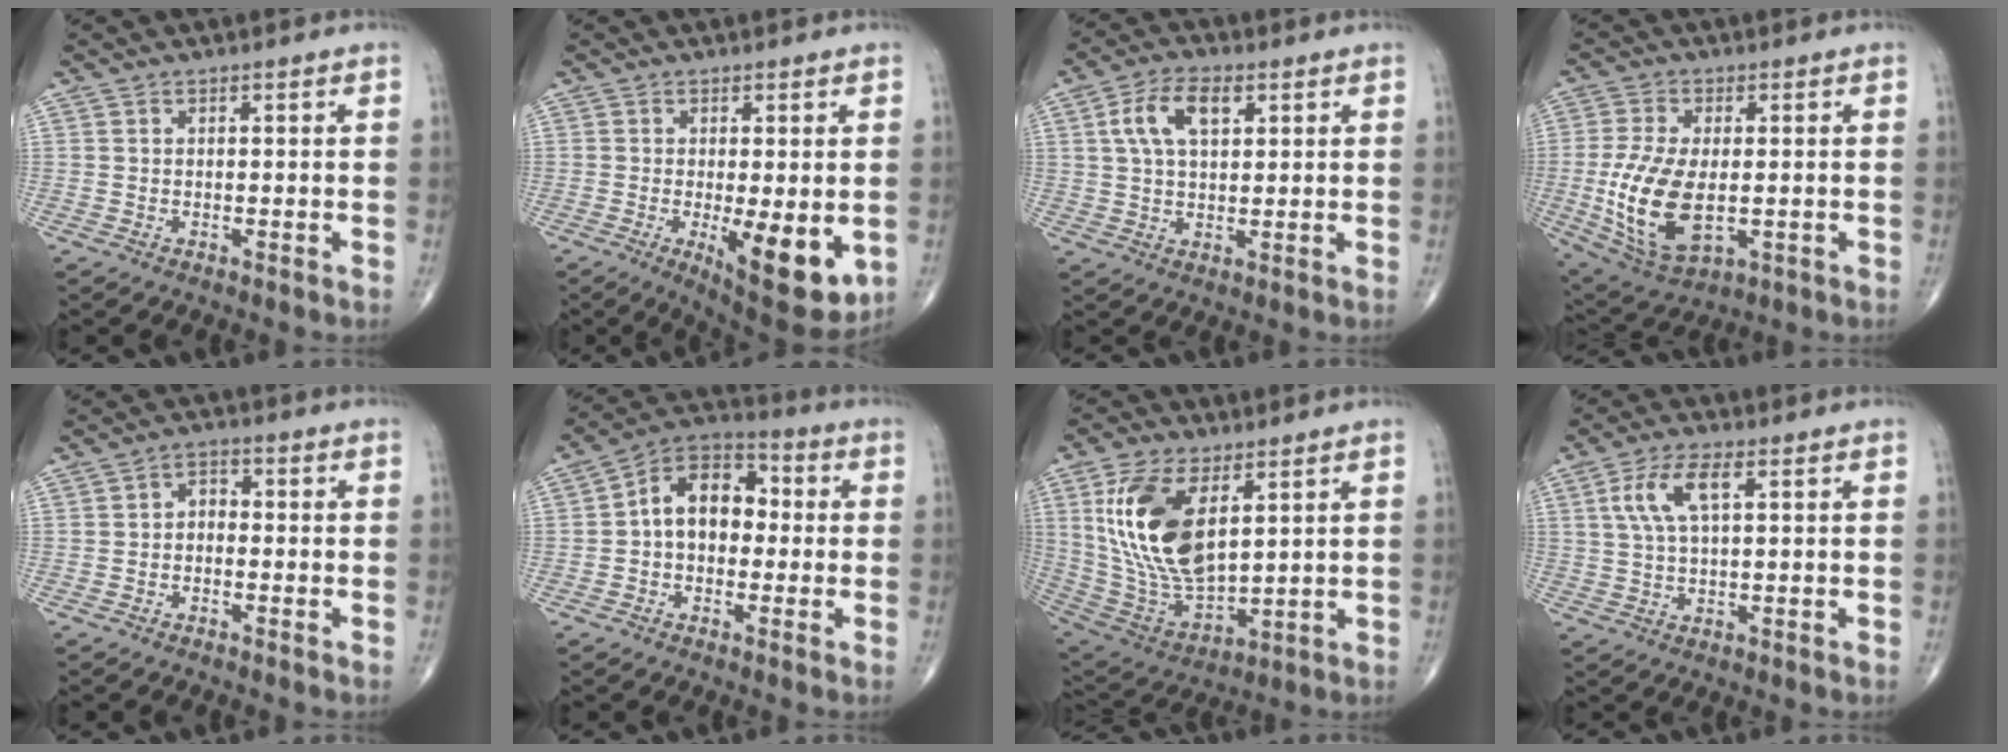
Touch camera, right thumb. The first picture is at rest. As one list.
[{"total": 12.4, "force": [-2.7, 4.2, 11.3], "torque": [-0.151, -0.026, -0.028]}, {"total": 8.6, "force": [2.9, 4.5, 6.7], "torque": [-0.122, 0.006, 0.052]}, {"total": 14.9, "force": [-1.9, 7.7, 12.6], "torque": [-0.257, -0.014, -0.021]}, {"total": 2.9, "force": [-0.6, 2.1, 1.9], "torque": [-0.014, 0.017, -0.024]}, {"total": 11.7, "force": [0.2, 8.1, 8.5], "torque": [-0.106, 0.037, -0.015]}, {"total": 18.7, "force": [5.9, 9.3, 15.1], "torque": [-0.290, -0.028, 0.123]}, {"total": 7.3, "force": [2.3, 2.8, 6.4], "torque": [-0.139, 0.008, 0.047]}]